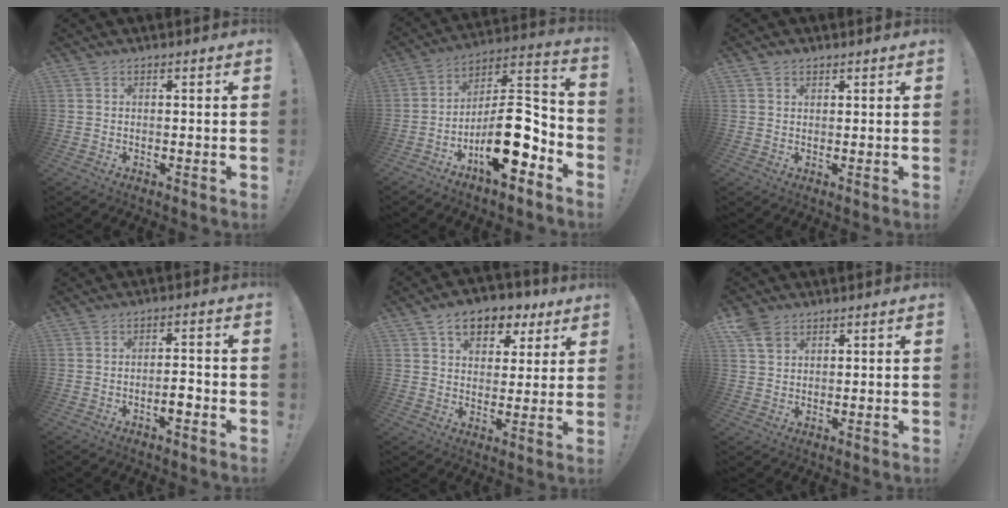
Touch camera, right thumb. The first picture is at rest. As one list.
[{"total": 17.3, "force": [-7.0, 7.2, 14.1], "torque": [-0.223, 0.036, -0.110]}, {"total": 1.6, "force": [1.1, 1.1, 0.5], "torque": [-0.010, 0.002, 0.021]}, {"total": 3.7, "force": [-1.7, 1.2, 3.0], "torque": [-0.037, 0.006, -0.030]}, {"total": 10.4, "force": [5.7, 6.9, 5.3], "torque": [-0.080, -0.022, 0.106]}, {"total": 5.1, "force": [3.1, 3.3, 2.4], "torque": [-0.044, -0.010, 0.062]}]